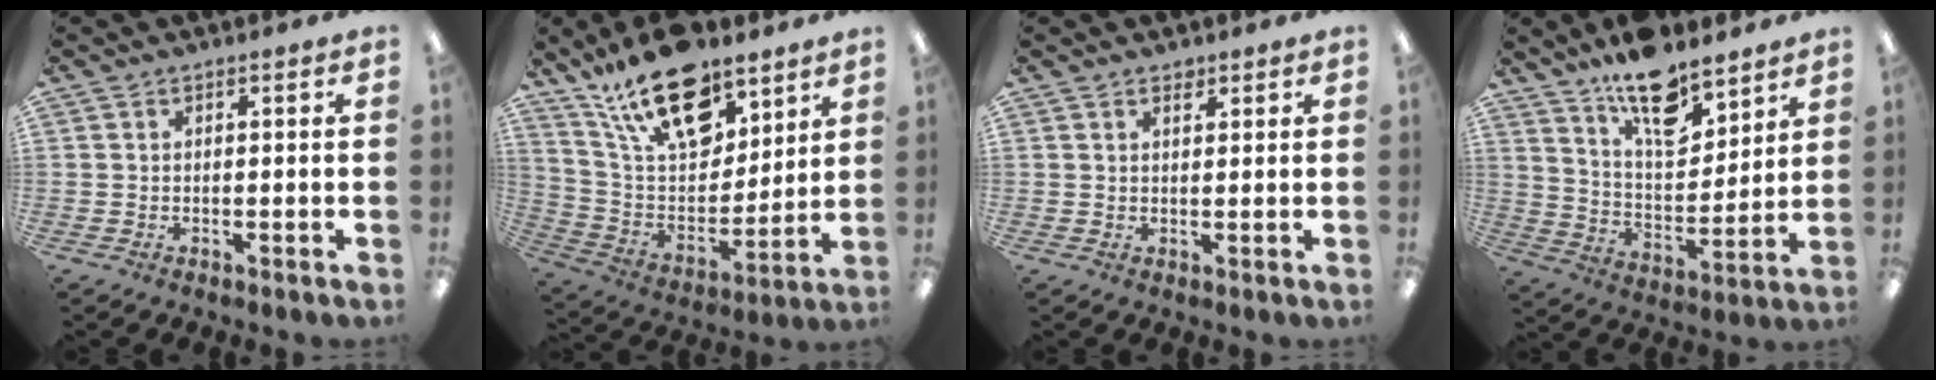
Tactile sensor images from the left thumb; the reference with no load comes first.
{"total": 21.2, "force": [14.1, 10.5, 11.9], "torque": [-0.211, -0.071, 0.250]}
{"total": 1.5, "force": [1.3, 0.6, 0.5], "torque": [-0.003, -0.005, 0.023]}
{"total": 15.0, "force": [11.5, 6.1, 7.6], "torque": [-0.116, -0.072, 0.201]}